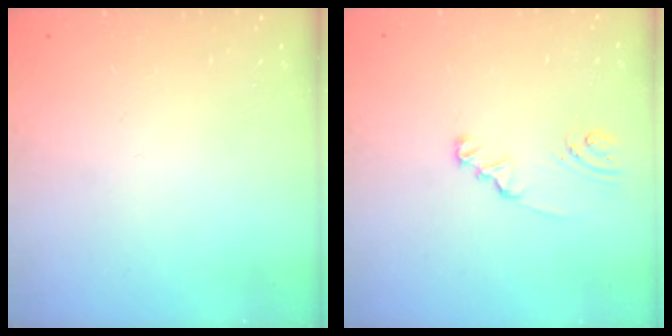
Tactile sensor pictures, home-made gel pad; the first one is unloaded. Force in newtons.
{"total": 2.3, "press": 2.3, "slide": 0.2}